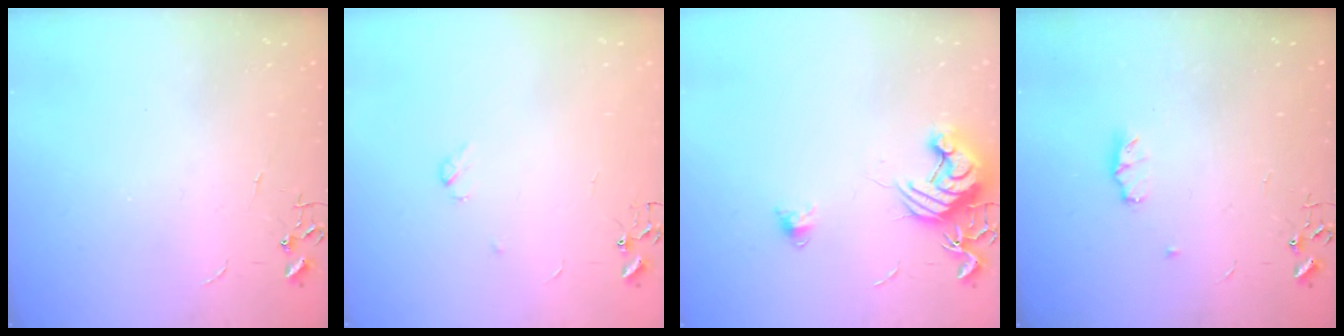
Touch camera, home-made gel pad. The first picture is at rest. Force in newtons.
{"total": 3.3, "press": 3.3, "slide": 0.6}
{"total": 11.6, "press": 11.6, "slide": 0.5}
{"total": 5.6, "press": 5.6, "slide": 0.9}